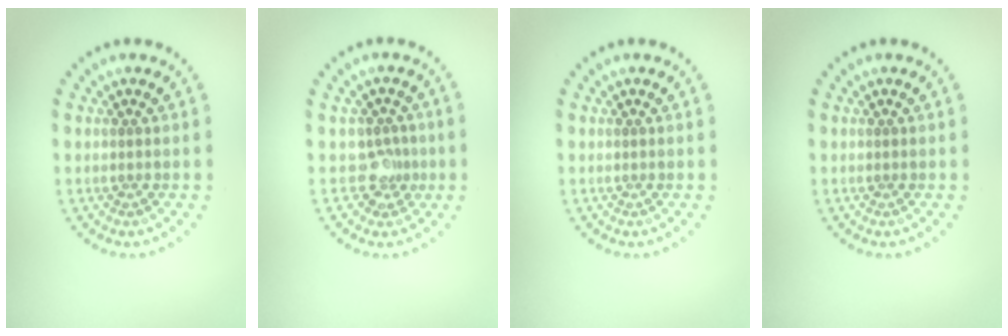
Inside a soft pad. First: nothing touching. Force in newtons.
{"total": 2.1, "press": 1.6, "slide": 1.3}
{"total": 0.0}
{"total": 0.0}